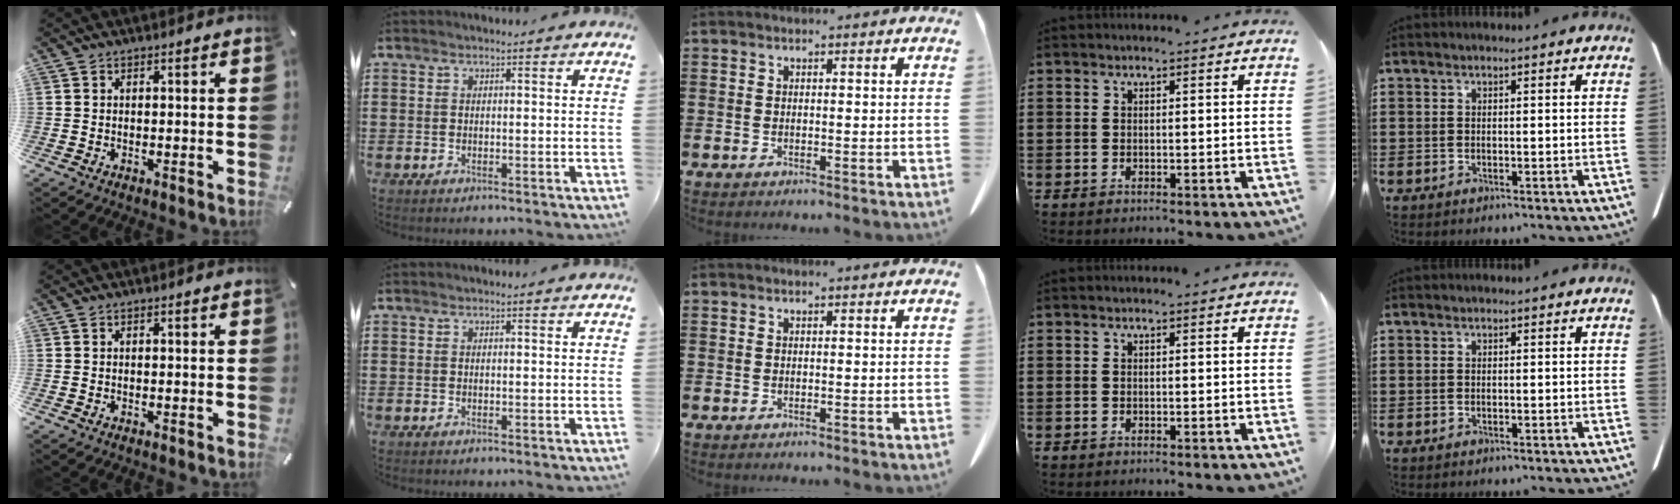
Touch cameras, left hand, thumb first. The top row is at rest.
{}